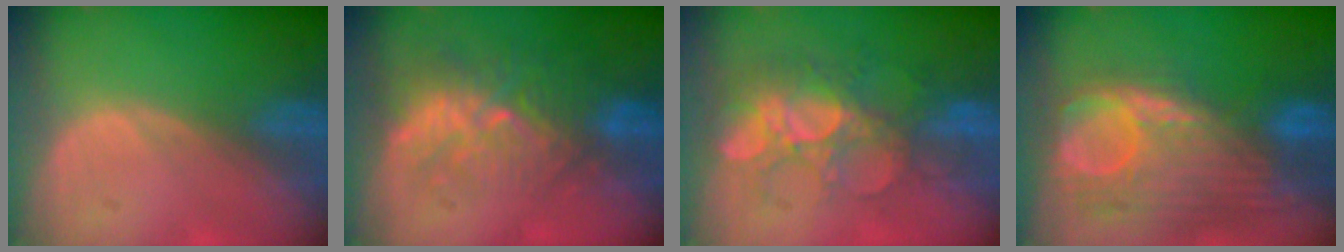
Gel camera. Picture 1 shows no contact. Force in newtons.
{"total": 9.1, "press": 8.4, "slide": 3.5}
{"total": 8.3, "press": 8.1, "slide": 1.8}
{"total": 12.4, "press": 10.5, "slide": 6.5}